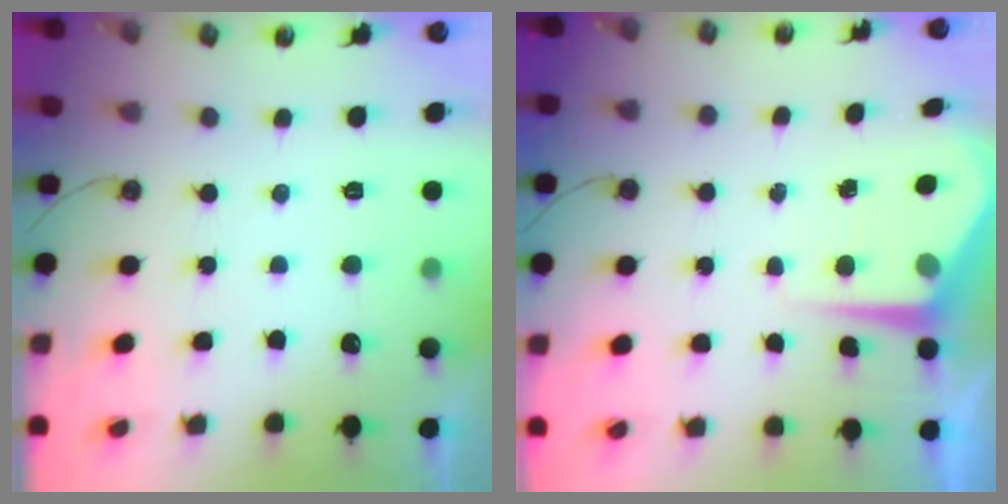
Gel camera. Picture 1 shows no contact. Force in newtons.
{"total": 6.7, "press": 6.7, "slide": 0.2}